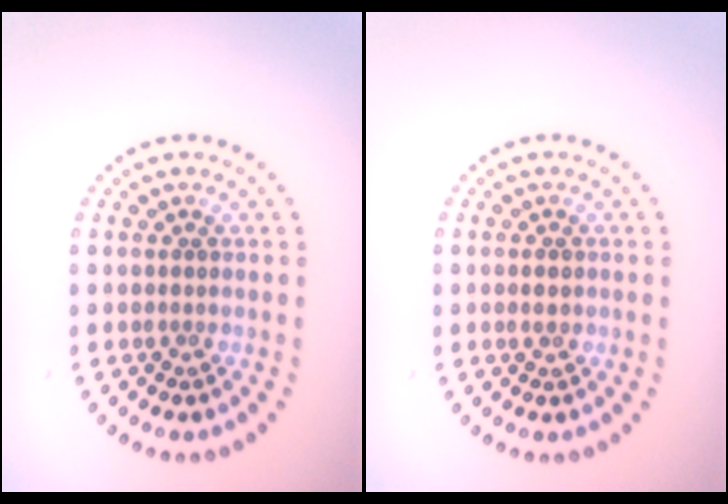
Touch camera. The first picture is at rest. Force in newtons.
{"total": 1.4, "press": 1.4, "slide": 0.1}